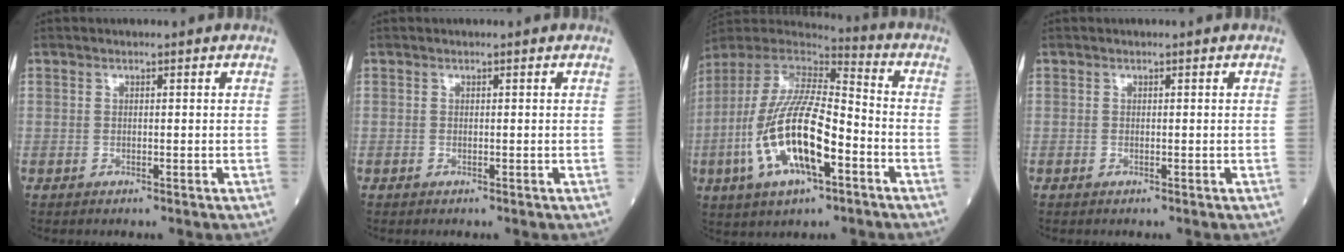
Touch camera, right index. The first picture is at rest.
{"total": 0.0}
{"total": 18.4, "force": [-5.5, 5.3, 16.7], "torque": [-0.350, -0.005, -0.098]}
{"total": 0.0}